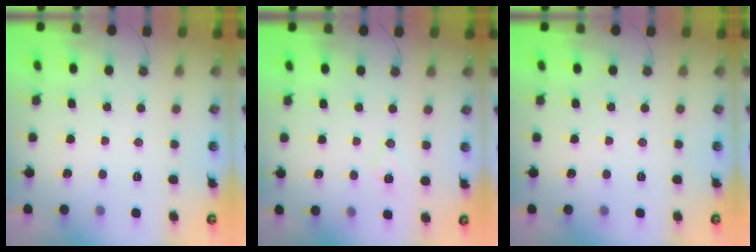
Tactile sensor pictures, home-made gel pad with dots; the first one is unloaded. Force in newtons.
{"total": 6.6, "press": 5.4, "slide": 3.8}
{"total": 0.0}